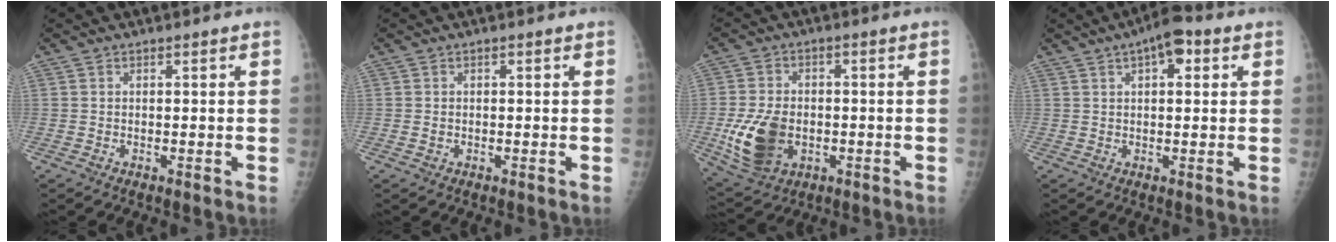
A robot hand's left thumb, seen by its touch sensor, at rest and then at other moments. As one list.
[{"total": 1.0, "force": [-0.1, 0.8, 0.6], "torque": [-0.011, 0.002, -0.001]}, {"total": 11.7, "force": [-2.4, 7.9, 8.2], "torque": [-0.149, 0.001, -0.032]}, {"total": 6.8, "force": [3.0, 2.9, 5.4], "torque": [-0.066, 0.005, 0.038]}]